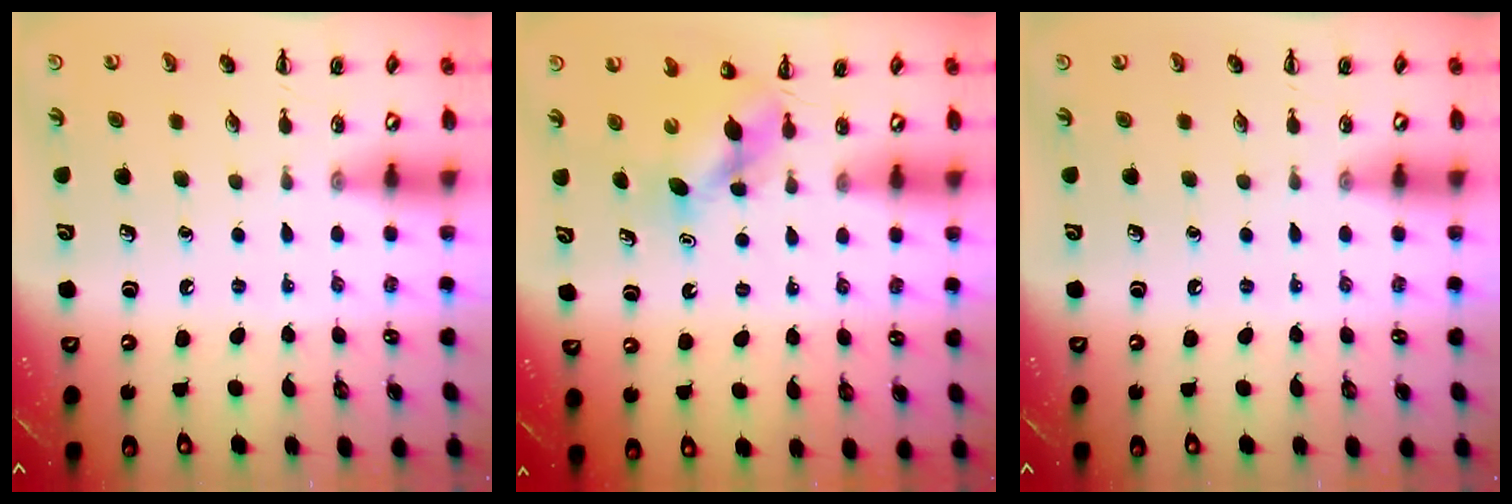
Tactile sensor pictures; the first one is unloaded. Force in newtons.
{"total": 4.4, "press": 4.4, "slide": 0.4}
{"total": 0.0}